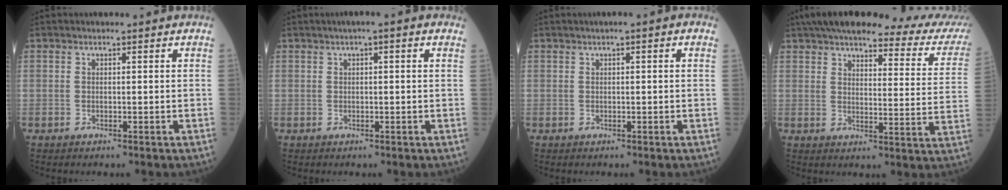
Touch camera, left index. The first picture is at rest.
{"total": 2.2, "force": [1.0, 0.3, 2.0], "torque": [-0.030, 0.014, 0.009]}
{"total": 1.2, "force": [0.4, 0.1, 1.1], "torque": [-0.017, 0.006, 0.002]}
{"total": 25.0, "force": [21.8, 3.7, 11.7], "torque": [-0.155, -0.023, 0.250]}